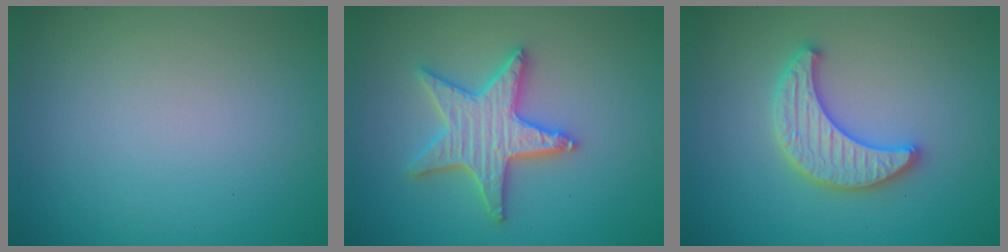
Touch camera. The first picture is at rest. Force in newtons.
{"total": 5.2, "press": 5.1, "slide": 1.0}
{"total": 4.4, "press": 4.3, "slide": 0.8}